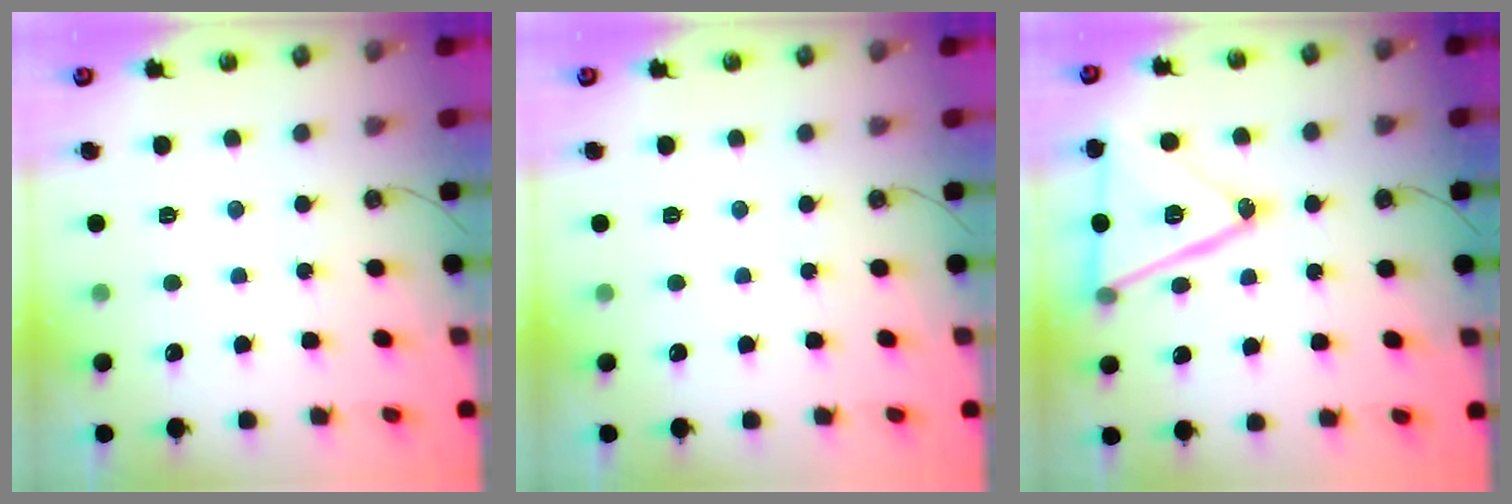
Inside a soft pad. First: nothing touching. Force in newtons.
{"total": 0.0}
{"total": 19.7, "press": 19.4, "slide": 3.4}